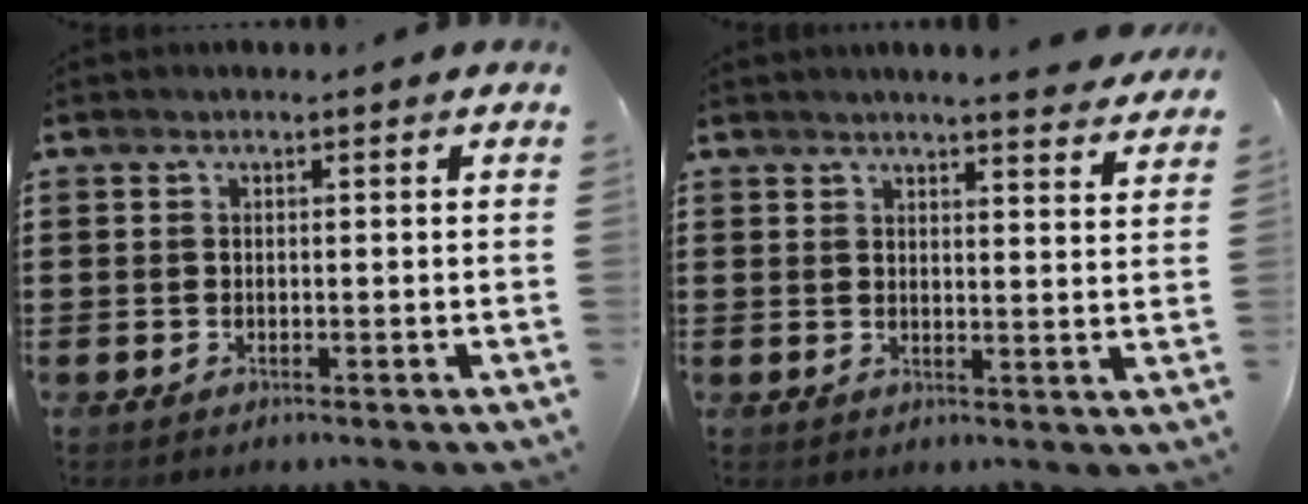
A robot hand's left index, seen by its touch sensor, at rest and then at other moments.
{"total": 3.8, "force": [3.6, -0.5, 0.8], "torque": [-0.029, -0.018, 0.065]}